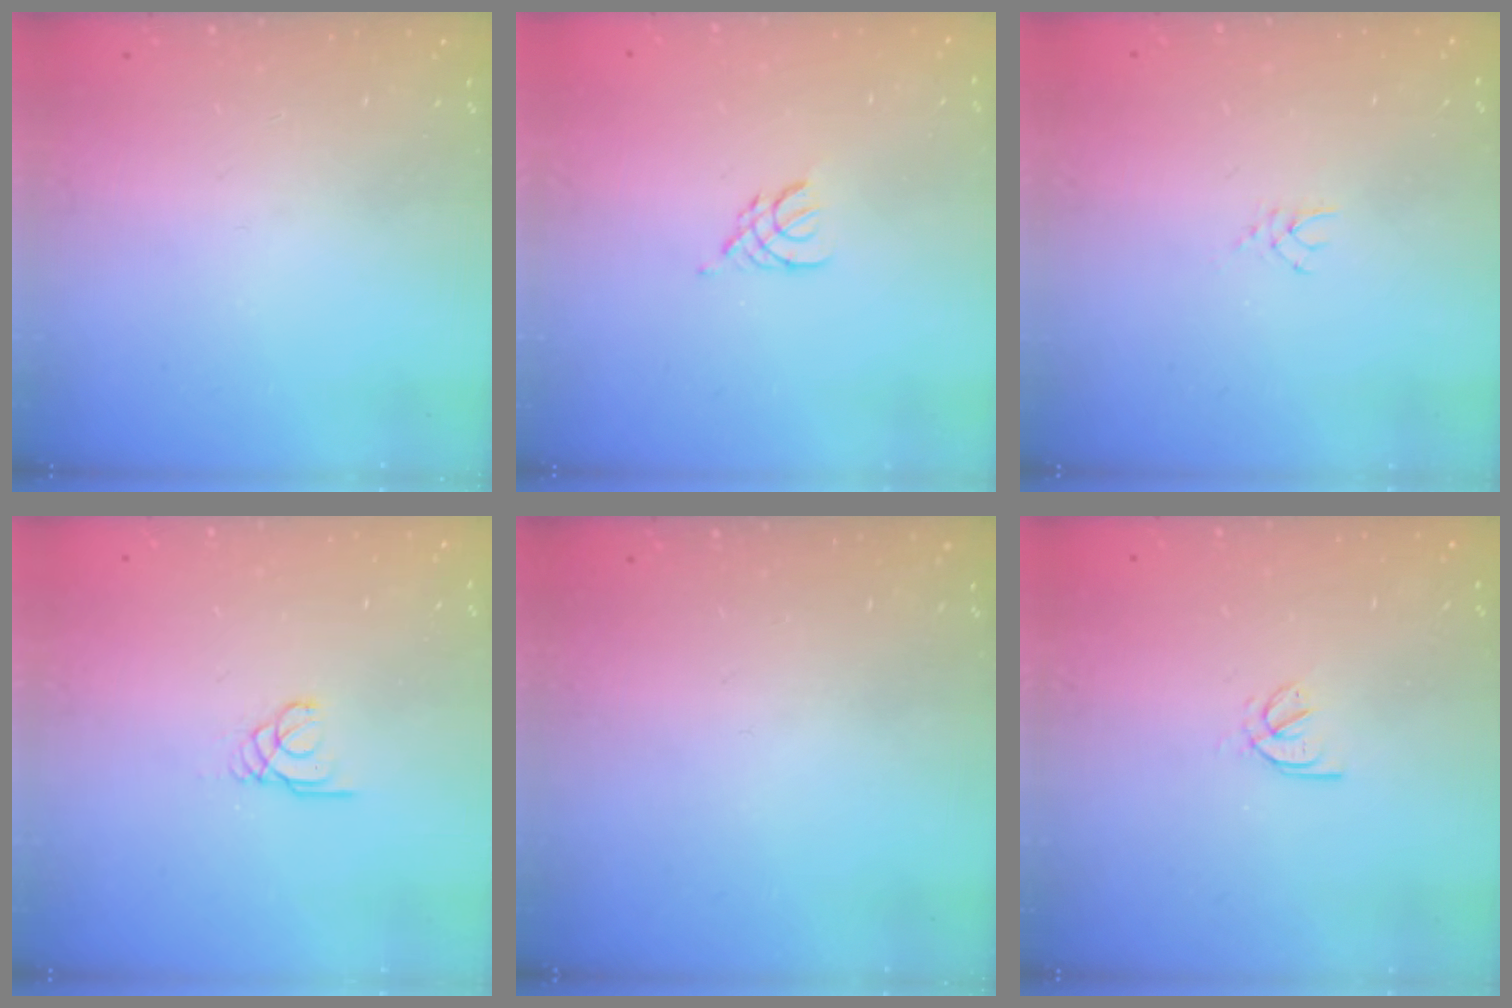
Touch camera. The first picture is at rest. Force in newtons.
{"total": 2.9, "press": 2.8, "slide": 0.6}
{"total": 2.1, "press": 2.1, "slide": 0.3}
{"total": 1.7, "press": 1.7, "slide": 0.2}
{"total": 0.0}
{"total": 2.9, "press": 2.8, "slide": 0.8}